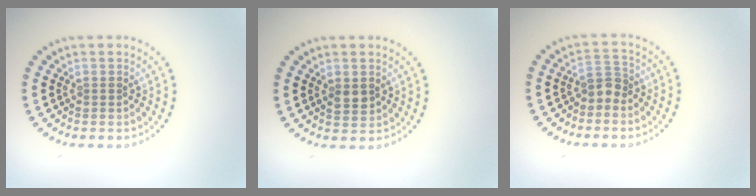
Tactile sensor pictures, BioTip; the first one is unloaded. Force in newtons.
{"total": 1.6, "press": 1.6, "slide": 0.2}
{"total": 1.7, "press": 1.4, "slide": 1.0}